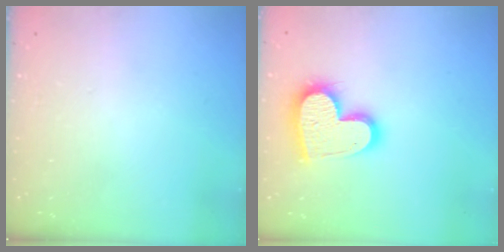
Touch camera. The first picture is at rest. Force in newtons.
{"total": 16.9, "press": 16.8, "slide": 1.3}